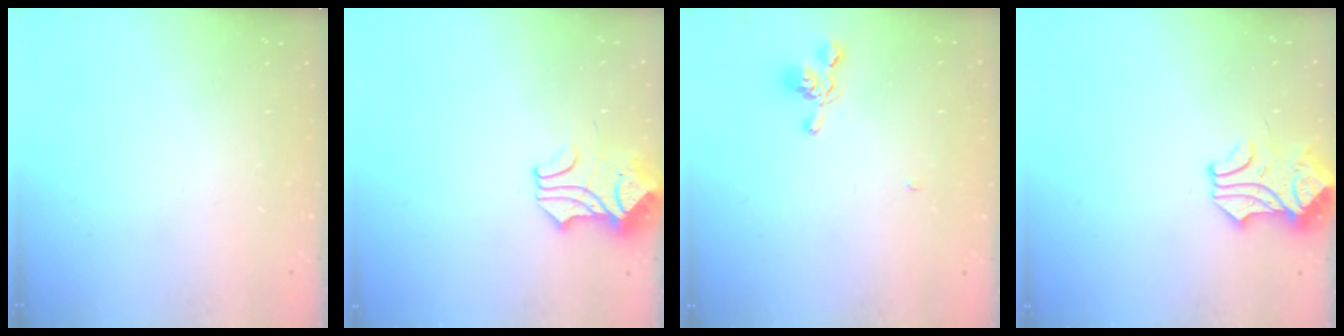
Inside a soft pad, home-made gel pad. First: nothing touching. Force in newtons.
{"total": 2.0, "press": 1.8, "slide": 0.7}
{"total": 5.3, "press": 5.3, "slide": 0.2}
{"total": 1.4, "press": 1.4, "slide": 0.1}